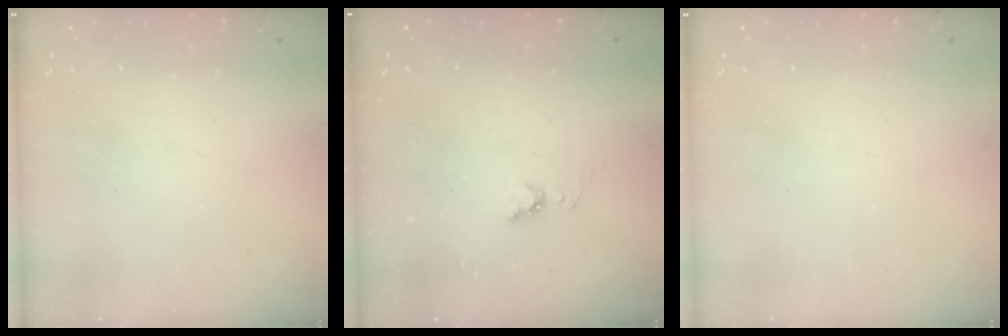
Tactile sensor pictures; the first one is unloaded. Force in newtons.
{"total": 4.0, "press": 3.9, "slide": 0.5}
{"total": 0.0}